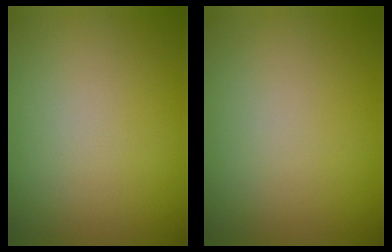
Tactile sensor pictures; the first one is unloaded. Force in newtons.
{"total": 0.0}